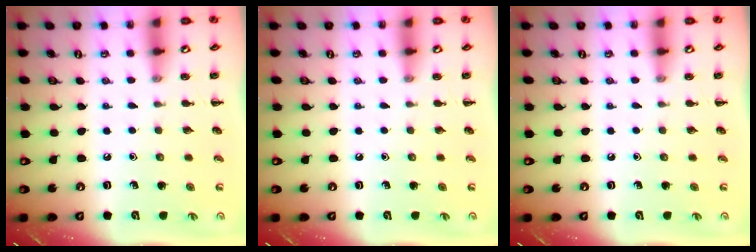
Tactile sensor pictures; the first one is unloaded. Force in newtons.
{"total": 0.0}
{"total": 0.0}